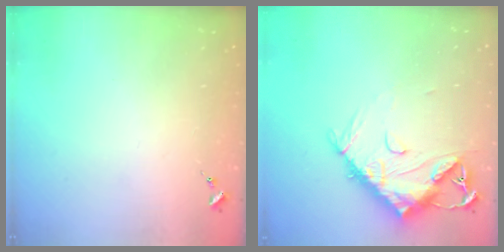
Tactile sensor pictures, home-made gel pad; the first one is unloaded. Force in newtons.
{"total": 14.3, "press": 14.2, "slide": 1.3}